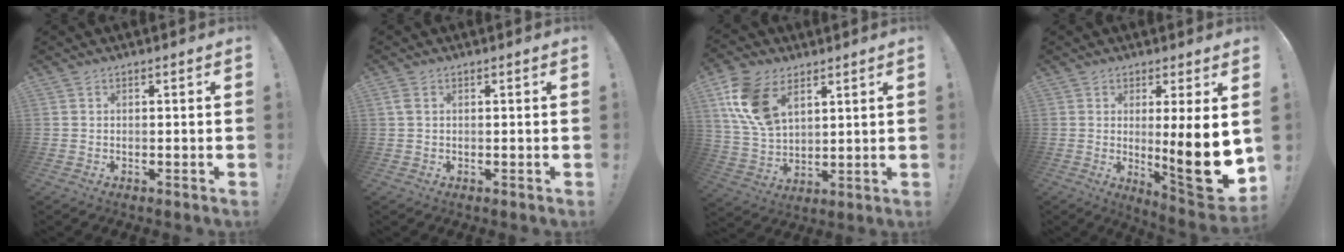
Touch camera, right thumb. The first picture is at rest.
{"total": 1.9, "force": [0.6, 1.1, 1.4], "torque": [-0.033, 0.007, 0.013]}
{"total": 15.6, "force": [7.6, 9.7, 9.7], "torque": [-0.199, -0.026, 0.145]}
{"total": 14.8, "force": [-0.1, 2.1, 14.7], "torque": [-0.184, -0.028, 0.002]}